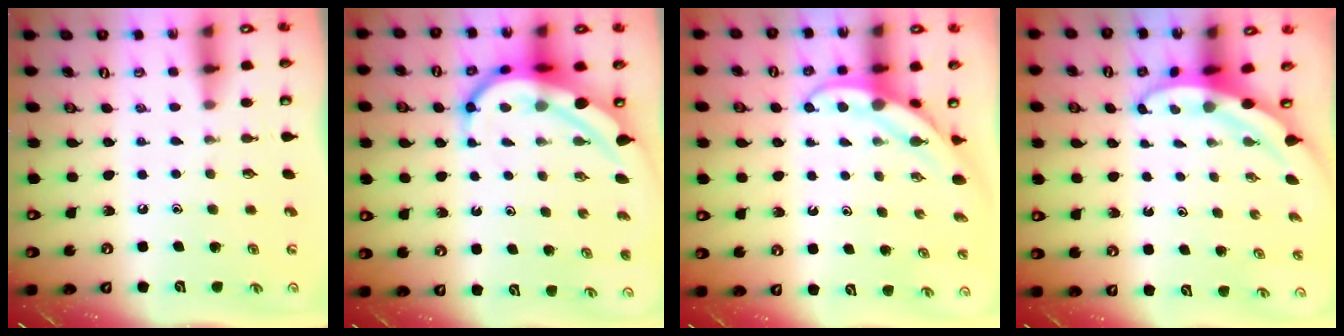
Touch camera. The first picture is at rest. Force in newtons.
{"total": 10.3, "press": 10.3, "slide": 1.0}
{"total": 4.6, "press": 4.6, "slide": 0.3}
{"total": 3.8, "press": 3.7, "slide": 0.5}